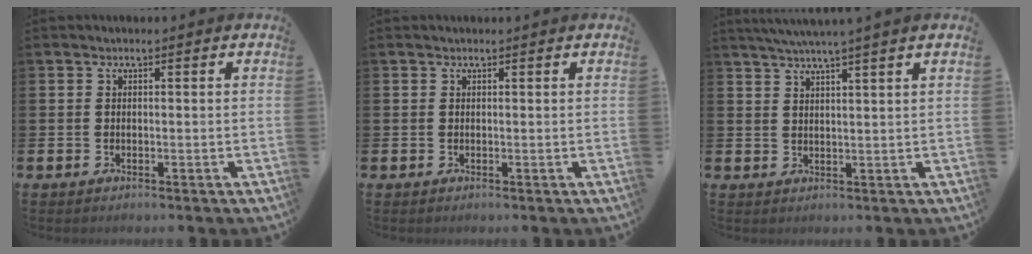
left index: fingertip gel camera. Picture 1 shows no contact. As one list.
[{"total": 0.0}, {"total": 3.7, "force": [3.3, -1.0, 1.2], "torque": [-0.036, -0.007, 0.061]}]